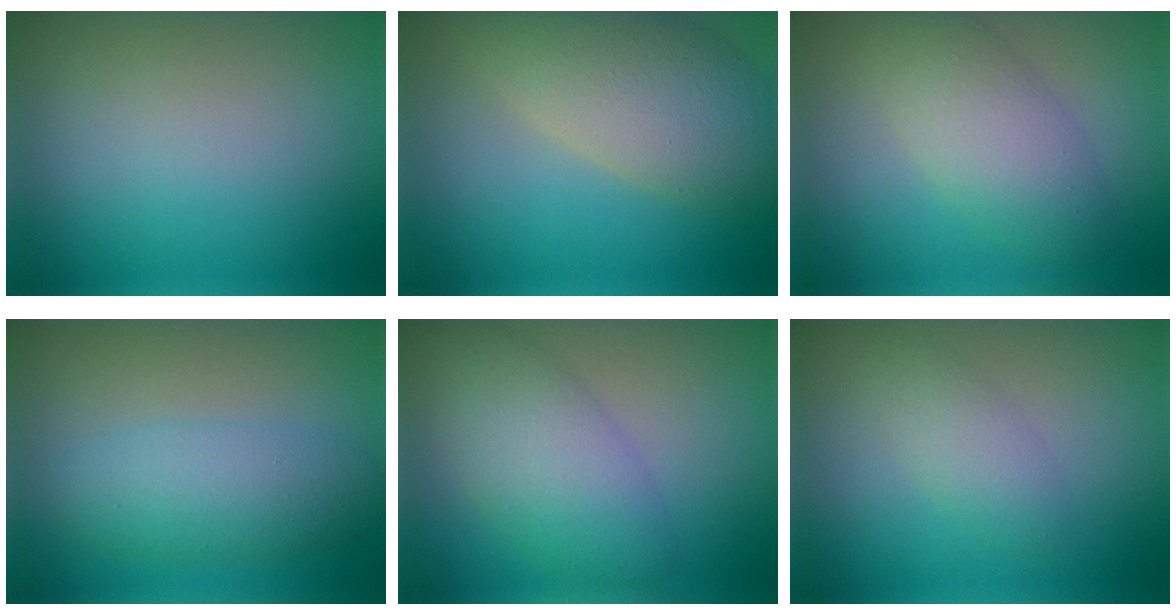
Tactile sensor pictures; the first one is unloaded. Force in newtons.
{"total": 8.5, "press": 8.5, "slide": 0.7}
{"total": 4.6, "press": 4.6, "slide": 0.0}
{"total": 4.3, "press": 4.3, "slide": 0.0}
{"total": 5.6, "press": 5.6, "slide": 0.4}
{"total": 2.1, "press": 2.1, "slide": 0.0}